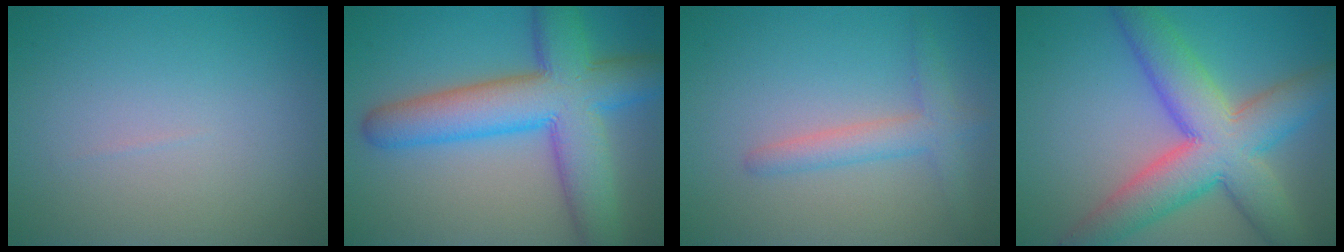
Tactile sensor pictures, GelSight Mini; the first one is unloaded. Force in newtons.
{"total": 10.4, "press": 10.4, "slide": 0.2}
{"total": 2.7, "press": 2.7, "slide": 0.2}
{"total": 9.7, "press": 9.7, "slide": 0.4}